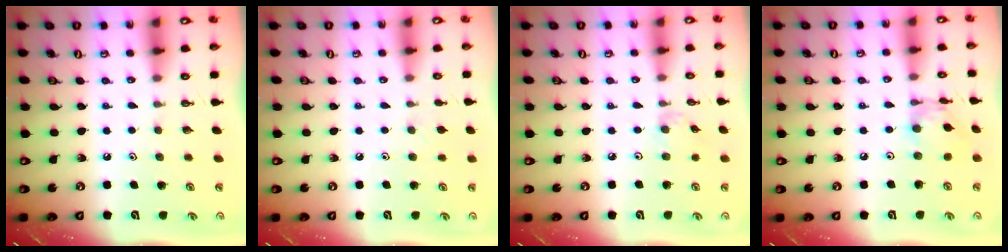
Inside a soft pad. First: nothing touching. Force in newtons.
{"total": 2.9, "press": 2.8, "slide": 0.6}
{"total": 2.2, "press": 2.2, "slide": 0.4}
{"total": 7.5, "press": 7.5, "slide": 0.5}